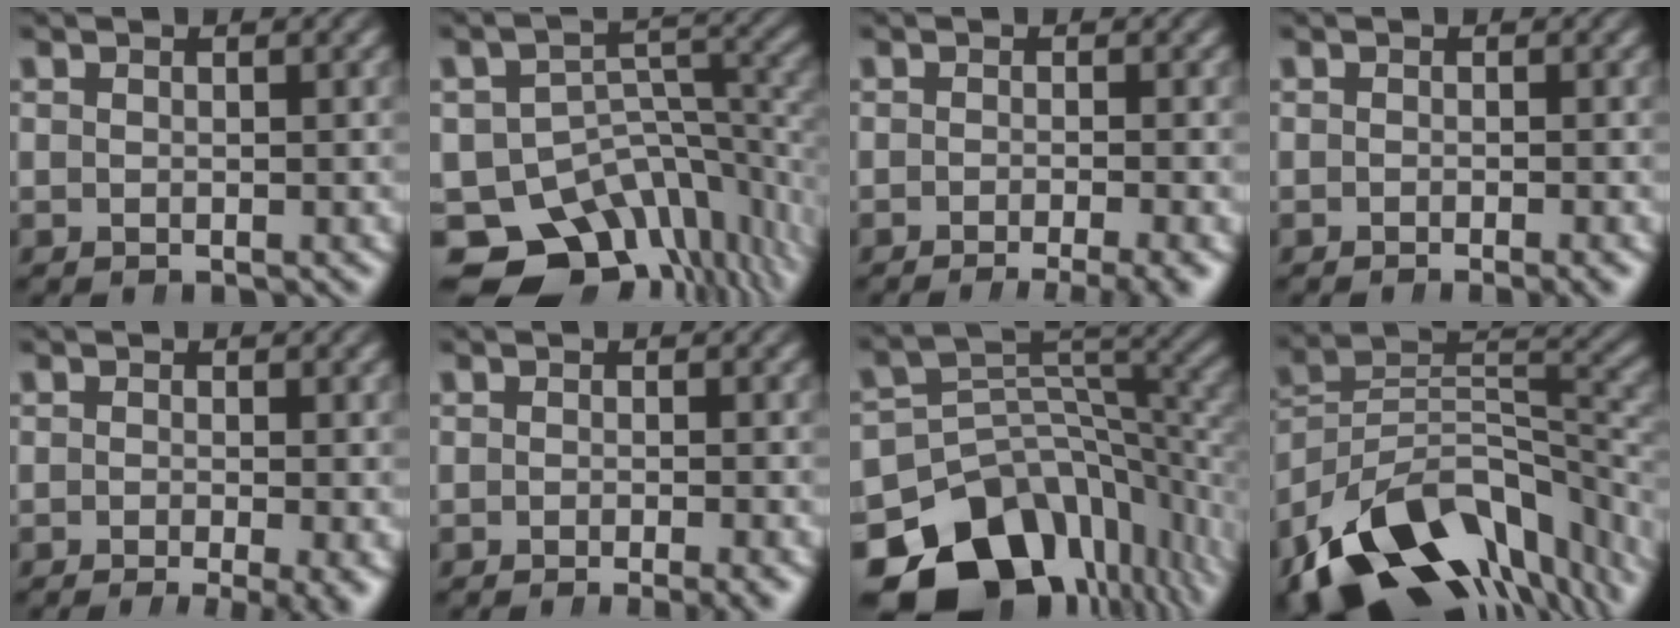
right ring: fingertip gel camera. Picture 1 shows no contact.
{"total": 16.2, "force": [-7.2, 11.4, 8.9], "torque": [-0.149, -0.058, -0.098]}
{"total": 4.2, "force": [-3.7, 0.3, 2.1], "torque": [-0.010, -0.006, -0.053]}
{"total": 1.3, "force": [-1.0, -0.4, 0.6], "torque": [0.002, 0.000, -0.017]}
{"total": 3.8, "force": [-2.8, 0.4, 2.5], "torque": [-0.020, -0.007, -0.037]}
{"total": 2.2, "force": [-1.9, -0.3, 1.1], "torque": [-0.002, -0.002, -0.028]}
{"total": 17.5, "force": [-8.2, 11.1, 10.7], "torque": [-0.152, -0.048, -0.108]}
{"total": 18.1, "force": [-8.7, 10.6, 11.8], "torque": [-0.201, -0.061, -0.112]}